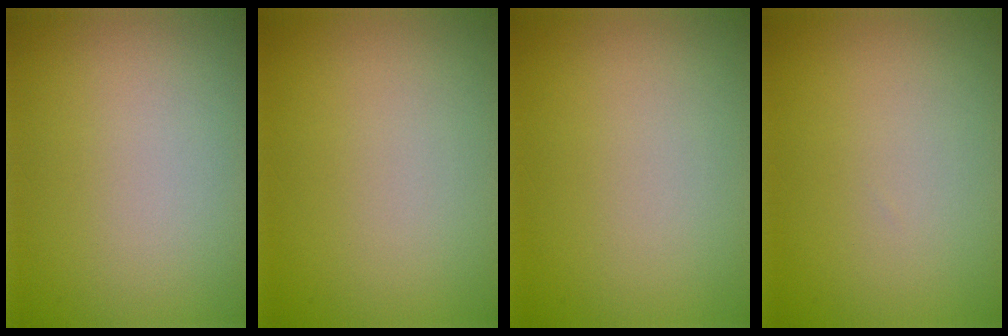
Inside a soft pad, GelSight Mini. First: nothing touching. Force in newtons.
{"total": 0.0}
{"total": 0.0}
{"total": 0.0}